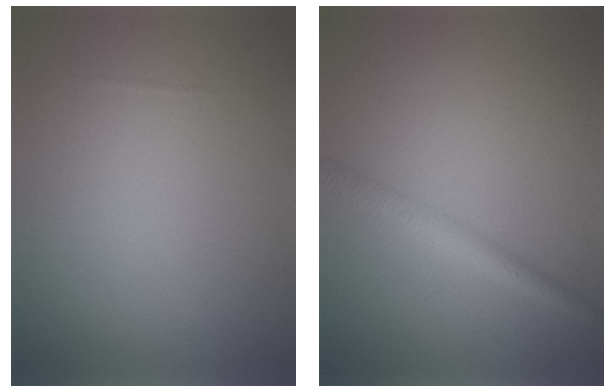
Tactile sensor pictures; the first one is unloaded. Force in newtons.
{"total": 2.6, "press": 2.6, "slide": 0.0}